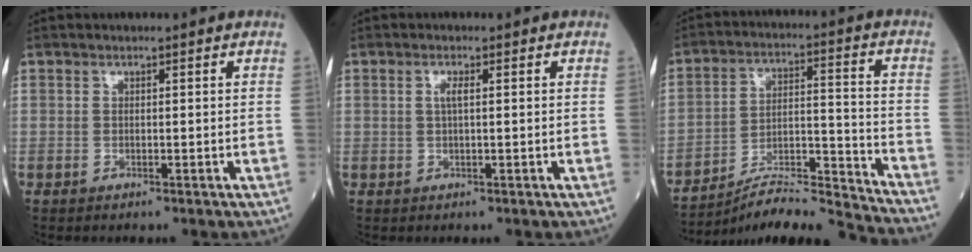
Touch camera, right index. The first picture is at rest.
{"total": 1.5, "force": [0.3, 0.1, 1.4], "torque": [-0.030, 0.002, 0.003]}
{"total": 14.8, "force": [-14.3, -2.1, 3.1], "torque": [-0.045, 0.023, -0.242]}